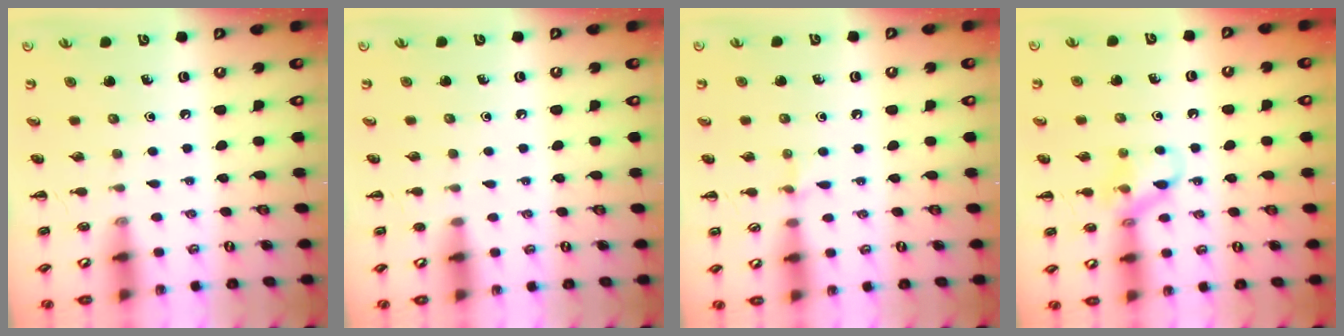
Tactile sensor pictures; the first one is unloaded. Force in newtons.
{"total": 1.9, "press": 1.9, "slide": 0.4}
{"total": 4.9, "press": 4.6, "slide": 1.5}
{"total": 10.5, "press": 10.4, "slide": 1.2}